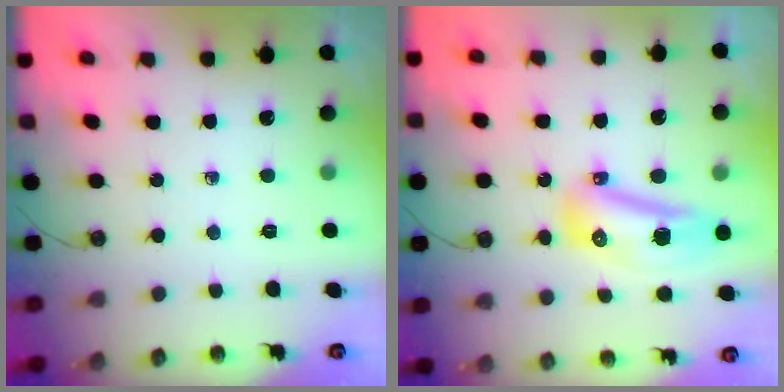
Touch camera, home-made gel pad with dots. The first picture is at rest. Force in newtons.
{"total": 11.3, "press": 11.2, "slide": 1.2}